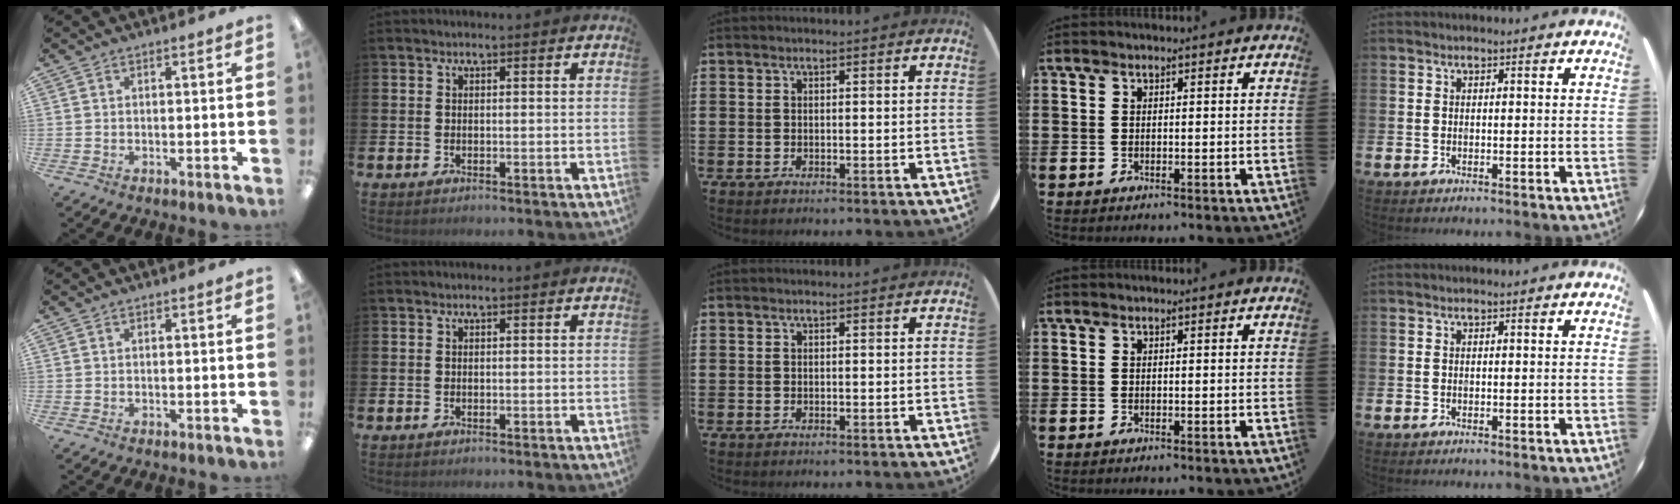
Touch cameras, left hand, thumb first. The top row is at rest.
{}